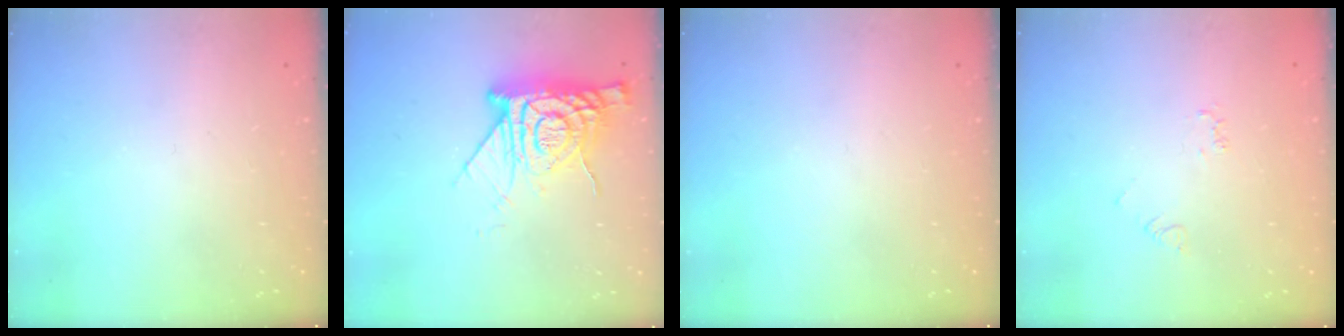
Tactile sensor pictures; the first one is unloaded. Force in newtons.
{"total": 15.5, "press": 15.4, "slide": 1.2}
{"total": 0.0}
{"total": 2.3, "press": 2.3, "slide": 0.4}